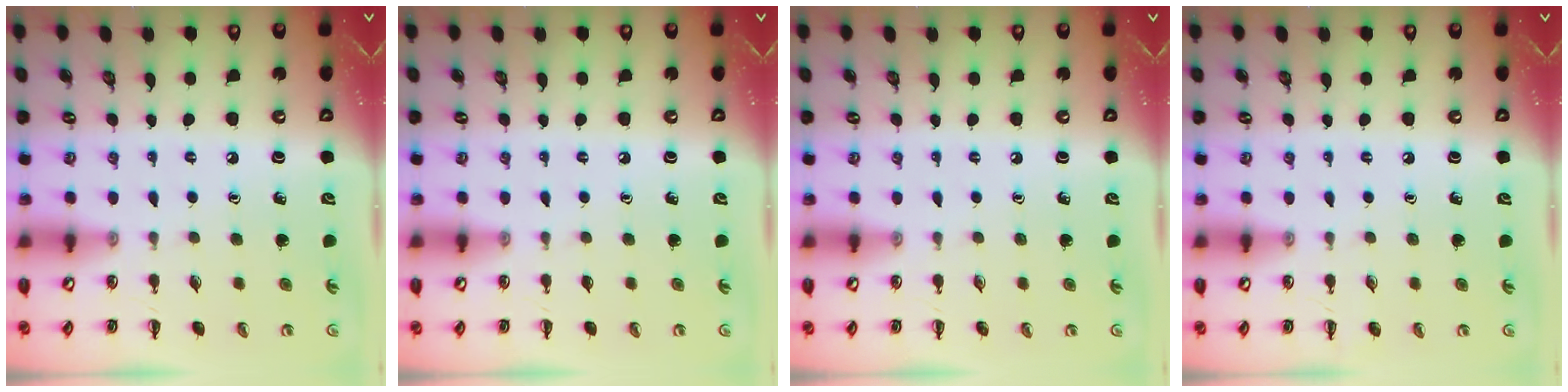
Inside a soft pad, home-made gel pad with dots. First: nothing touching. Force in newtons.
{"total": 0.0}
{"total": 0.0}
{"total": 0.0}